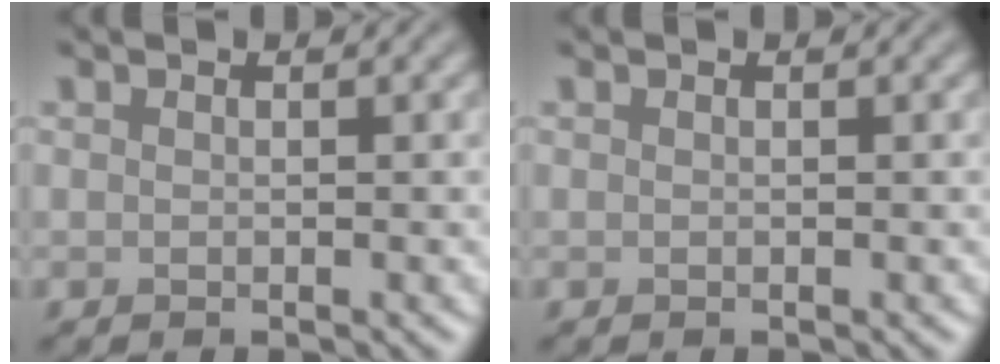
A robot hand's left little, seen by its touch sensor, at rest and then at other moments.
{"total": 0.0}